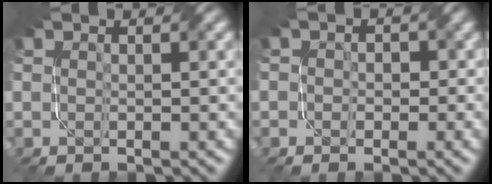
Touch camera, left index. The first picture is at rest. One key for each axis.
{"total": 2.5, "fx": 0.2, "fy": 2.3, "fz": 1.0, "tx": 0.006, "ty": 0.003, "tz": -0.020}